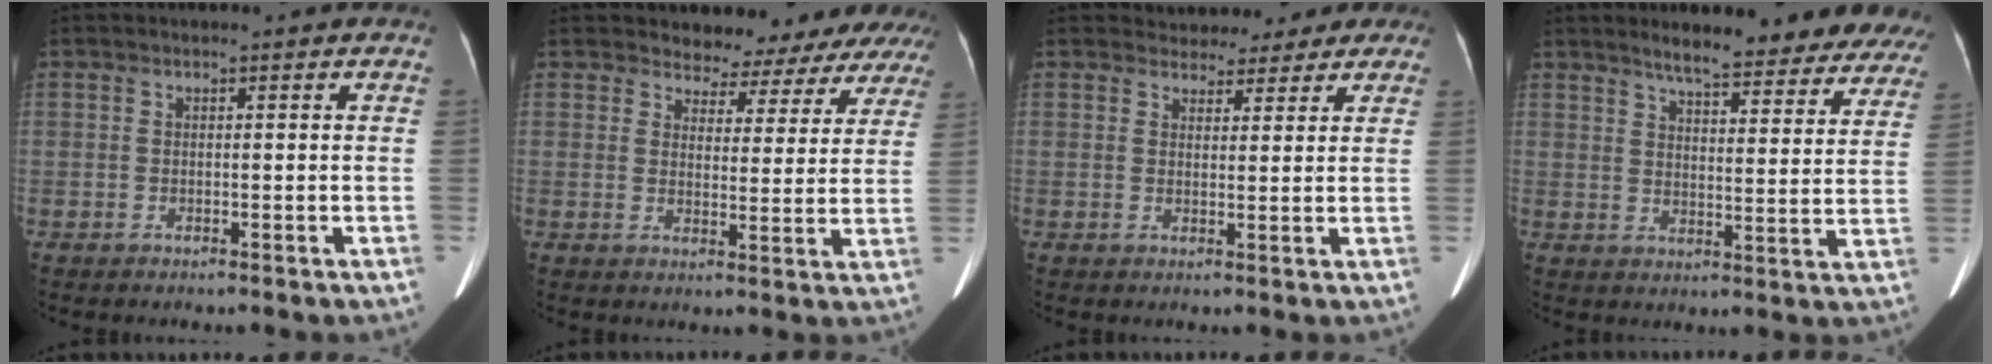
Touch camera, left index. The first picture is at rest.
{"total": 11.3, "force": [10.6, 3.7, 1.0], "torque": [0.020, -0.028, 0.091]}
{"total": 7.8, "force": [6.5, 4.1, 1.1], "torque": [0.008, 0.001, 0.066]}
{"total": 20.0, "force": [17.5, 3.8, 8.8], "torque": [-0.096, -0.039, 0.202]}